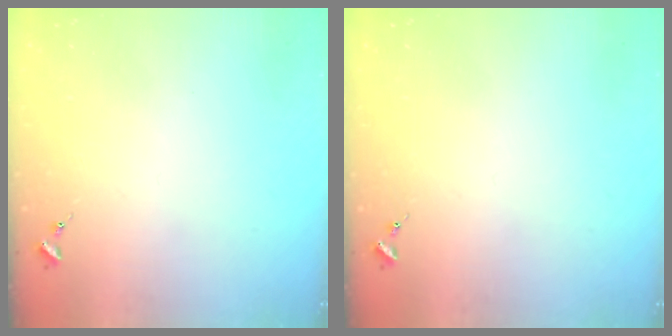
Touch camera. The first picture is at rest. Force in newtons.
{"total": 0.0}